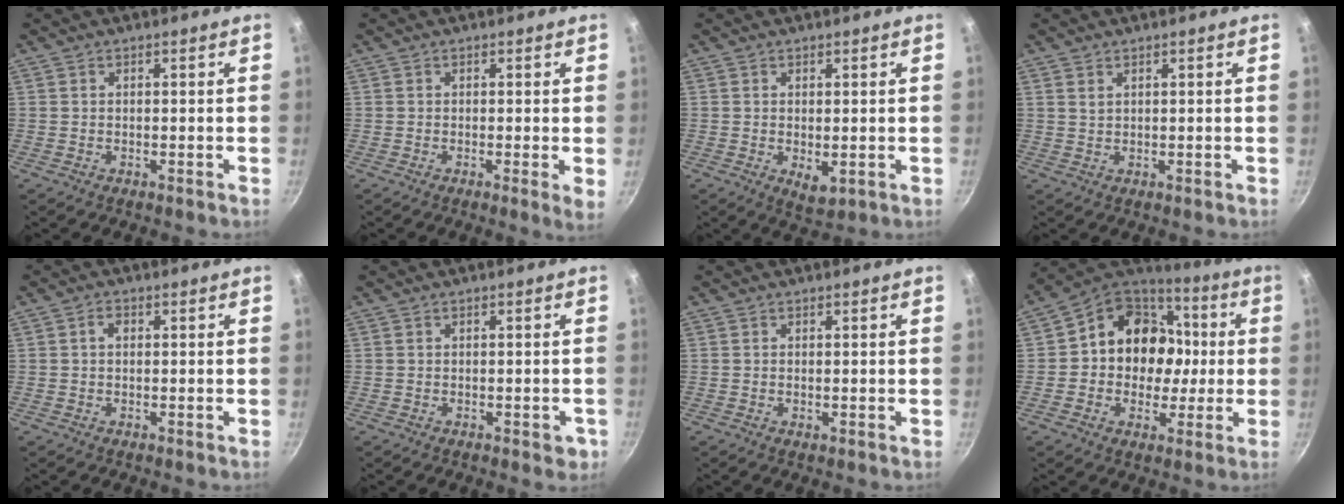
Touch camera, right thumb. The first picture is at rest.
{"total": 2.4, "force": [0.0, 0.2, 2.4], "torque": [-0.033, -0.010, -0.004]}
{"total": 3.5, "force": [-0.2, 1.8, 3.0], "torque": [-0.044, -0.013, 0.002]}
{"total": 1.1, "force": [0.7, 0.6, 0.6], "torque": [-0.011, -0.002, 0.015]}
{"total": 1.7, "force": [0.2, 1.3, 1.2], "torque": [-0.019, 0.005, 0.002]}
{"total": 2.2, "force": [-0.8, 1.2, 1.7], "torque": [-0.005, 0.005, -0.009]}
{"total": 0.0}
{"total": 17.1, "force": [0.7, 14.5, 9.0], "torque": [-0.105, 0.036, 0.000]}